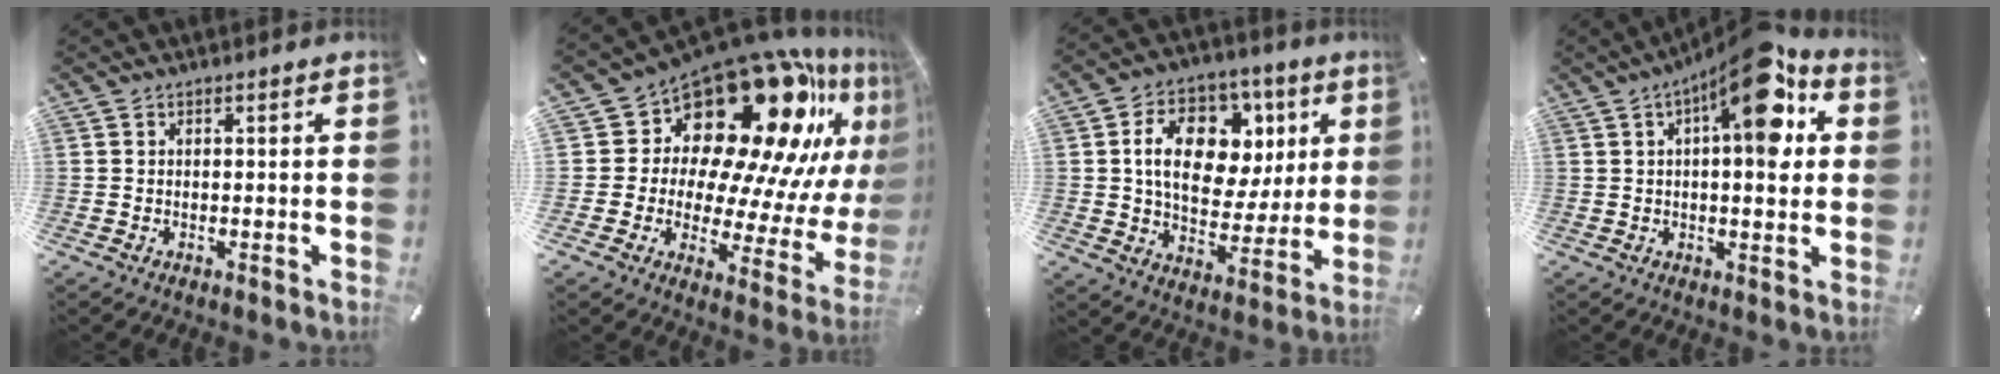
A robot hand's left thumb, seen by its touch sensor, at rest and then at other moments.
{"total": 23.8, "force": [15.0, 13.0, 13.1], "torque": [-0.172, -0.151, 0.260]}
{"total": 16.4, "force": [5.1, 11.7, 10.3], "torque": [-0.161, -0.004, 0.096]}
{"total": 16.2, "force": [6.8, 5.7, 13.6], "torque": [-0.178, -0.044, 0.102]}